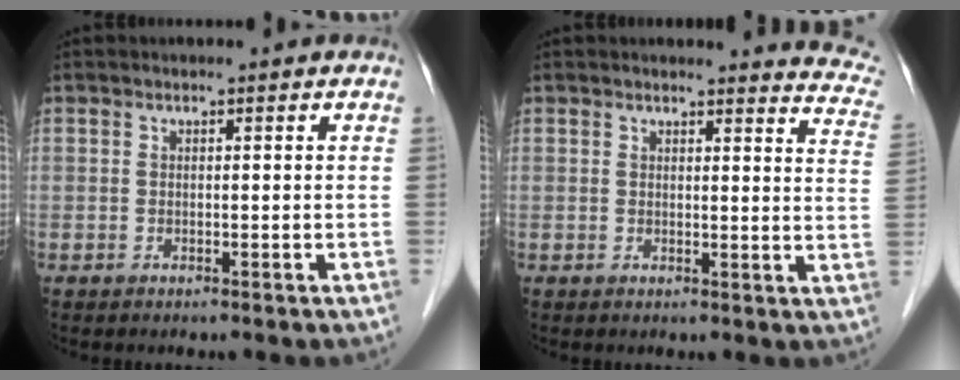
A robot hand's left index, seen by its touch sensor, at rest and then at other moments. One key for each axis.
{"total": 9.7, "fx": 9.6, "fy": 0.9, "fz": 1.2, "tx": 0.019, "ty": -0.075, "tz": 0.064}